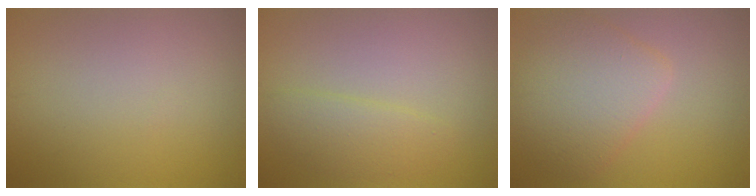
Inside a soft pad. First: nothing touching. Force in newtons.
{"total": 2.3, "press": 2.3, "slide": 0.0}
{"total": 5.6, "press": 5.6, "slide": 0.3}